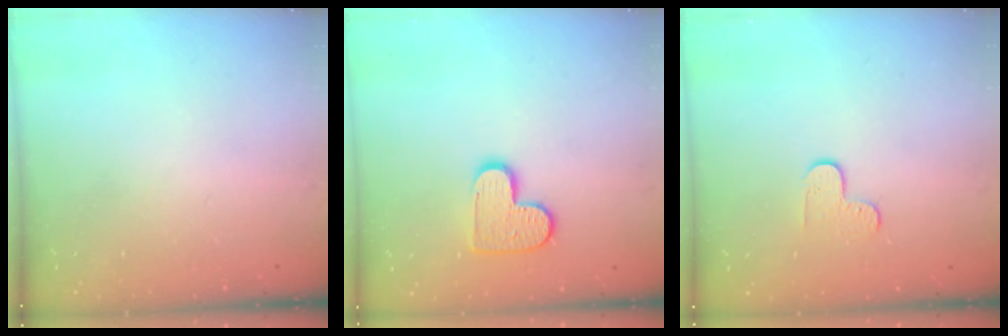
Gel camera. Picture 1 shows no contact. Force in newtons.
{"total": 10.1, "press": 10.1, "slide": 0.3}
{"total": 5.5, "press": 5.5, "slide": 0.5}